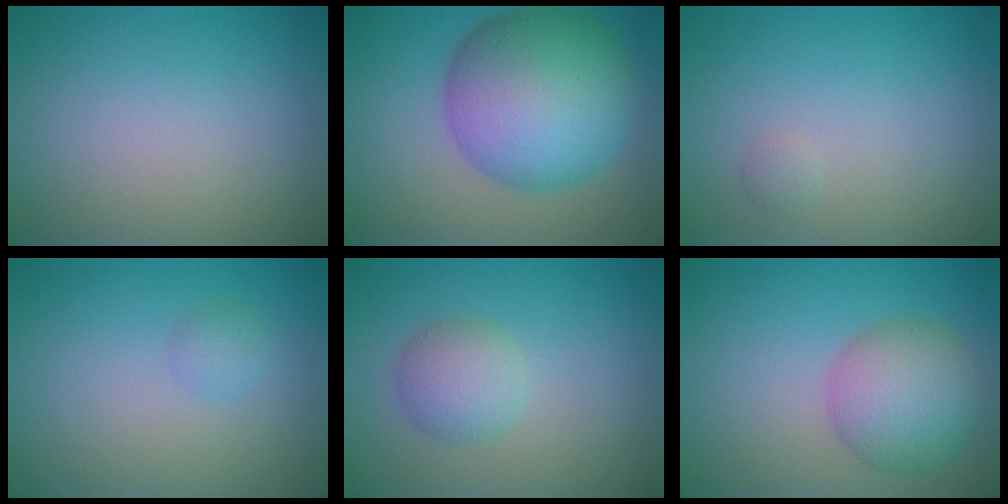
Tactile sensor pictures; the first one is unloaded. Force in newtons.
{"total": 12.8, "press": 12.8, "slide": 0.1}
{"total": 0.6, "press": 0.6, "slide": 0.1}
{"total": 1.0, "press": 1.0, "slide": 0.0}
{"total": 2.9, "press": 2.9, "slide": 0.0}
{"total": 5.8, "press": 5.8, "slide": 0.2}